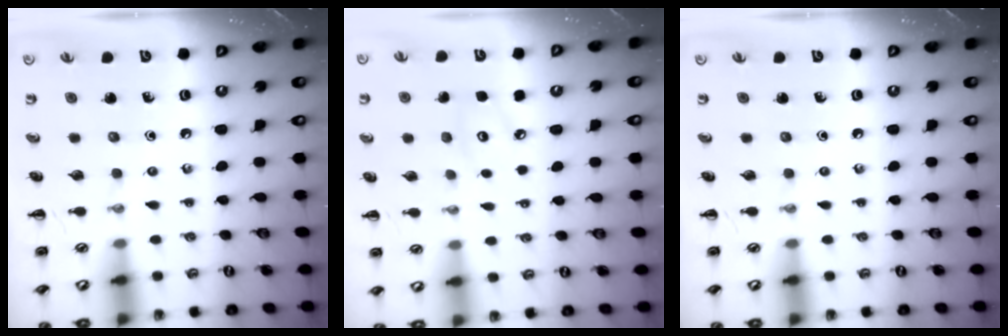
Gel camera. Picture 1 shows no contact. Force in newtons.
{"total": 4.2, "press": 4.1, "slide": 0.7}
{"total": 0.0}